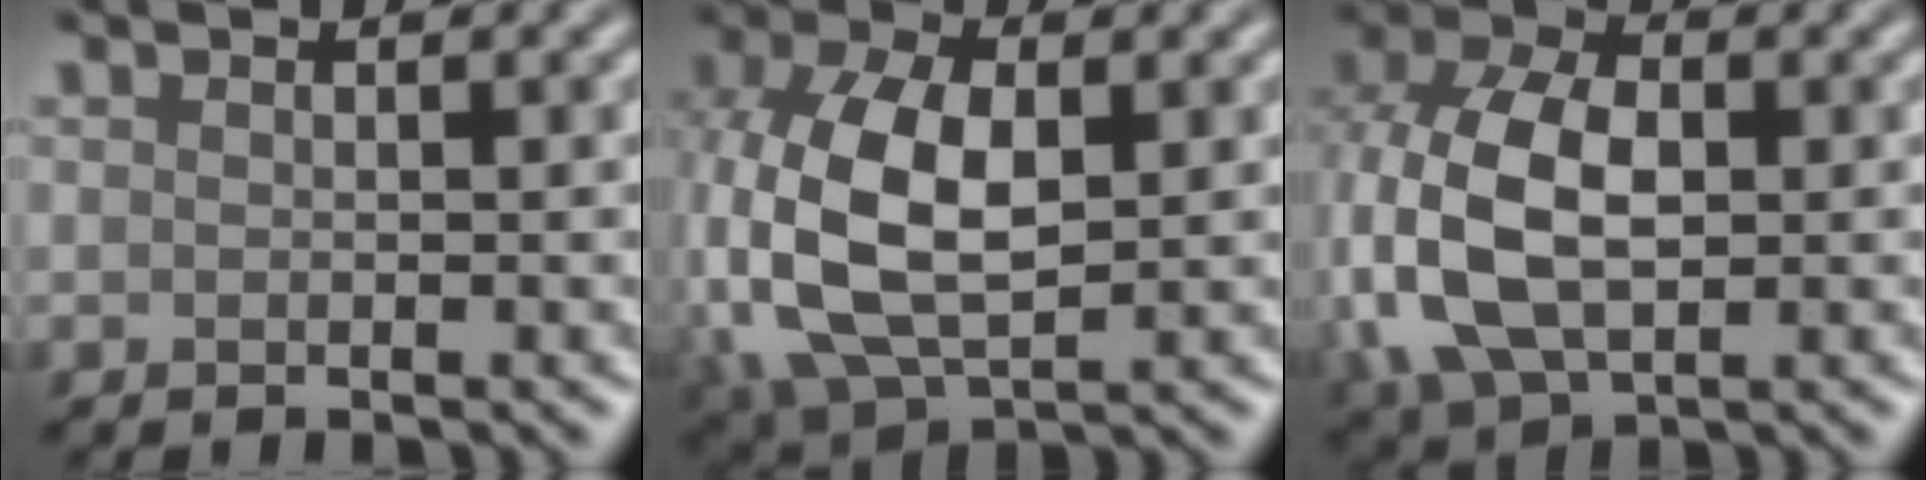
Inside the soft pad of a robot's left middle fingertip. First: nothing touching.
{"total": 10.4, "force": [0.0, 6.1, 8.5], "torque": [-0.204, -0.002, 0.003]}
{"total": 10.9, "force": [-0.4, 7.1, 8.2], "torque": [-0.204, 0.001, -0.011]}